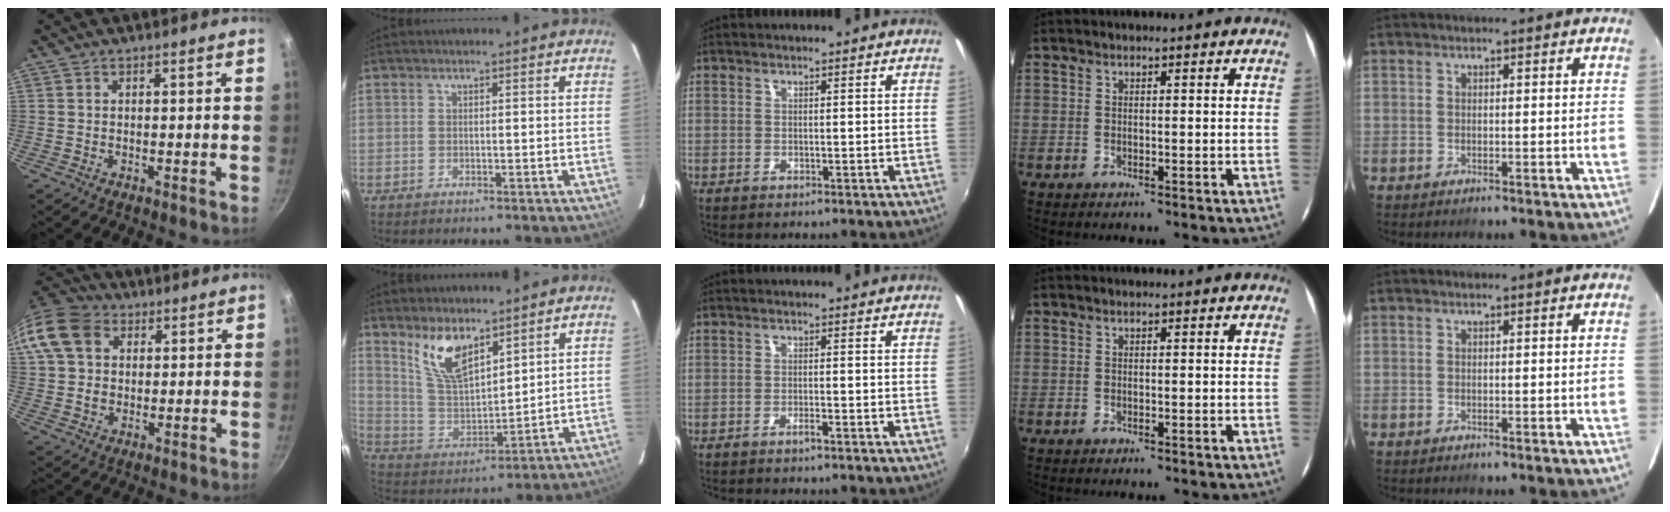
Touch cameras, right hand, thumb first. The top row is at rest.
{"thumb": {"total": 12.8, "force": [3.6, 10.0, 7.2], "torque": [-0.129, 0.015, 0.053]}, "index": {"total": 10.4, "force": [7.1, 4.1, 6.5], "torque": [-0.126, -0.002, 0.149]}, "middle": {"total": 1.3, "force": [-1.2, 0.0, 0.6], "torque": [-0.016, 0.002, -0.023]}}